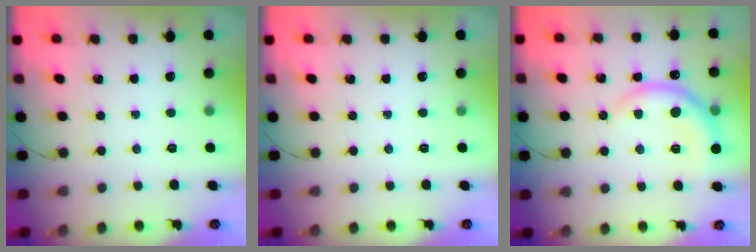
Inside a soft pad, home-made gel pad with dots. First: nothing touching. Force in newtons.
{"total": 0.0}
{"total": 8.7, "press": 8.7, "slide": 0.5}